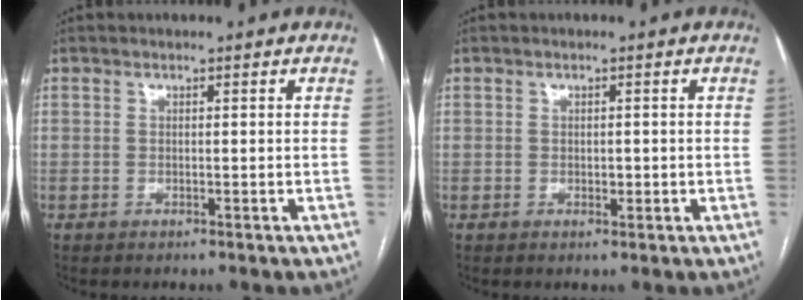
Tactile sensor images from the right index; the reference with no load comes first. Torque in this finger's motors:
{"motor_torque": [-0.11, 0.17, 0.00, 0.00]}